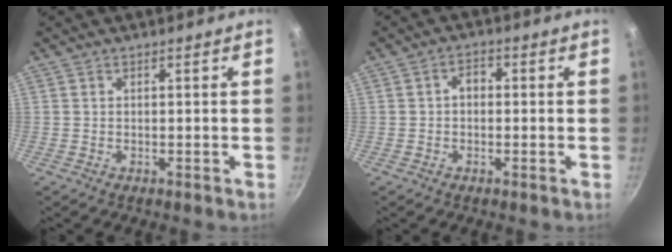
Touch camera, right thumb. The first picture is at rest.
{"total": 2.6, "force": [-0.1, 1.9, 1.8], "torque": [-0.019, 0.012, -0.006]}